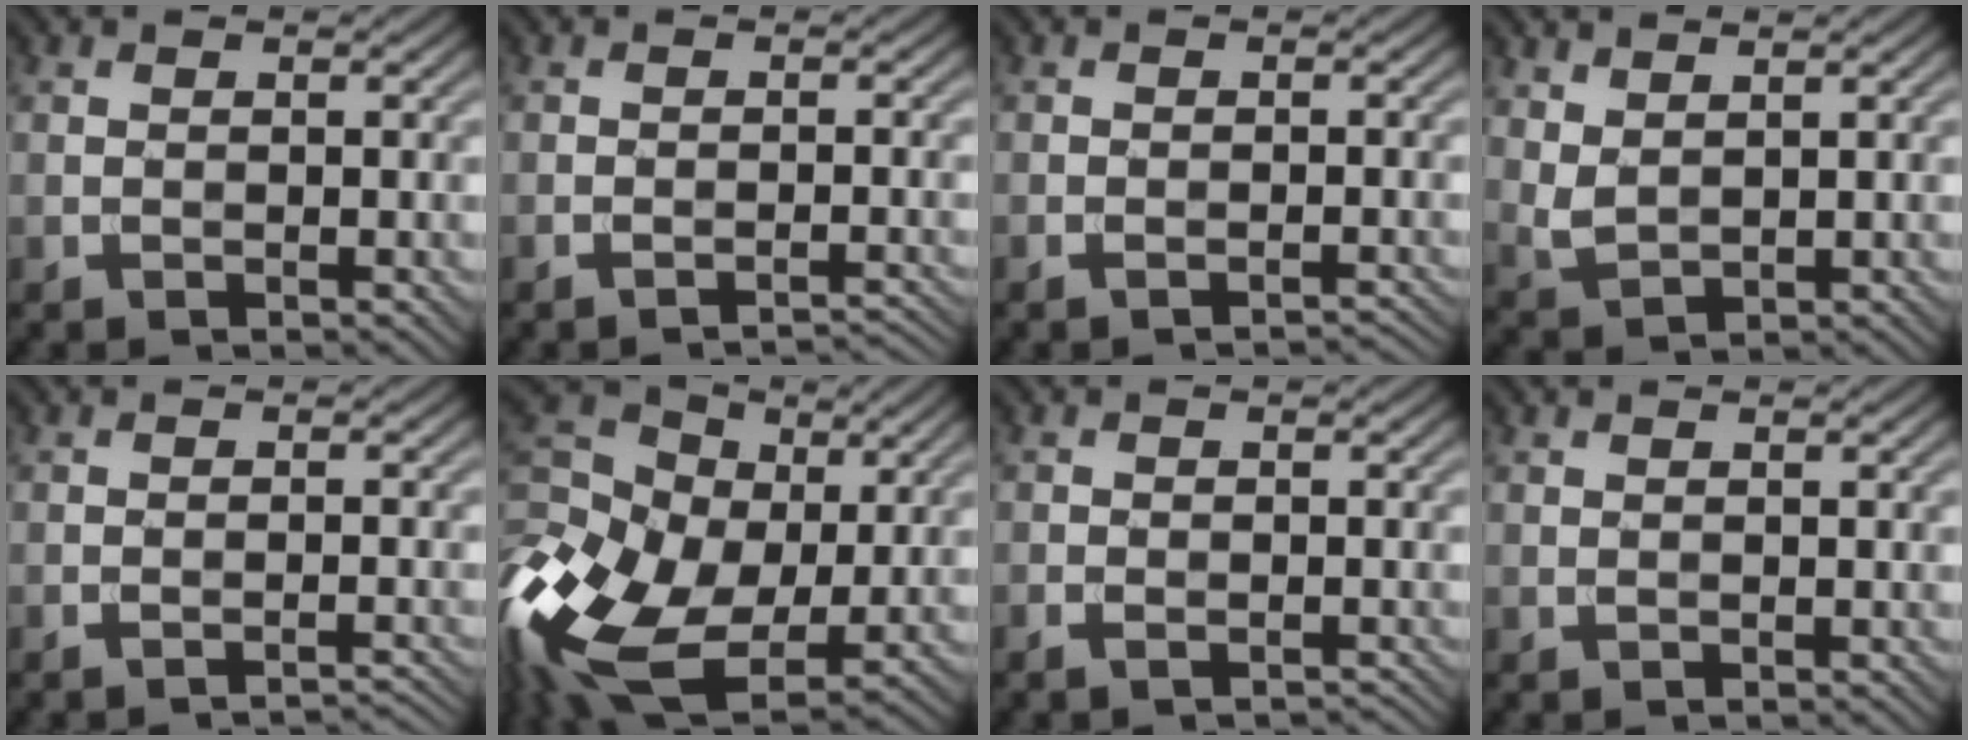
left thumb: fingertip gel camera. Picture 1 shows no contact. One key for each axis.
{"total": 2.1, "fx": -1.9, "fy": 0.2, "fz": 1.0, "tx": -0.006, "ty": 0.005, "tz": -0.032}
{"total": 1.7, "fx": -1.5, "fy": 0.2, "fz": 0.8, "tx": -0.008, "ty": 0.003, "tz": -0.024}
{"total": 2.8, "fx": 2.1, "fy": 0.9, "fz": 1.6, "tx": -0.044, "ty": -0.001, "tz": 0.050}
{"total": 2.0, "fx": -1.8, "fy": 0.2, "fz": 0.9, "tx": -0.005, "ty": 0.004, "tz": -0.031}
{"total": 17.8, "fx": -3.0, "fy": 12.5, "fz": 12.2, "tx": -0.323, "ty": -0.010, "tz": -0.052}
{"total": 1.9, "fx": -1.4, "fy": 0.8, "fz": 1.0, "tx": -0.016, "ty": -0.003, "tz": -0.021}
{"total": 0.0}